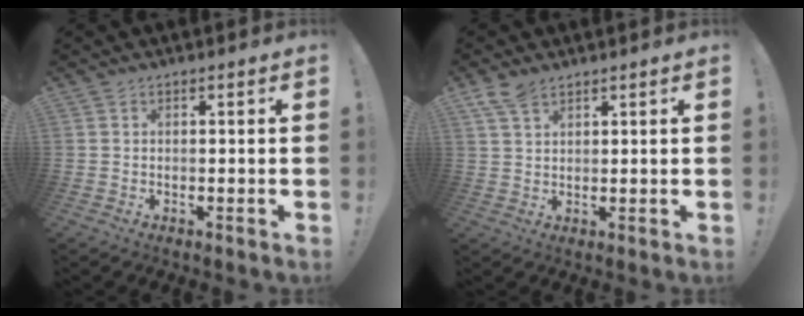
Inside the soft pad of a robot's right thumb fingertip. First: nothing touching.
{"total": 5.2, "force": [3.7, 2.3, 2.8], "torque": [-0.049, -0.017, 0.070]}